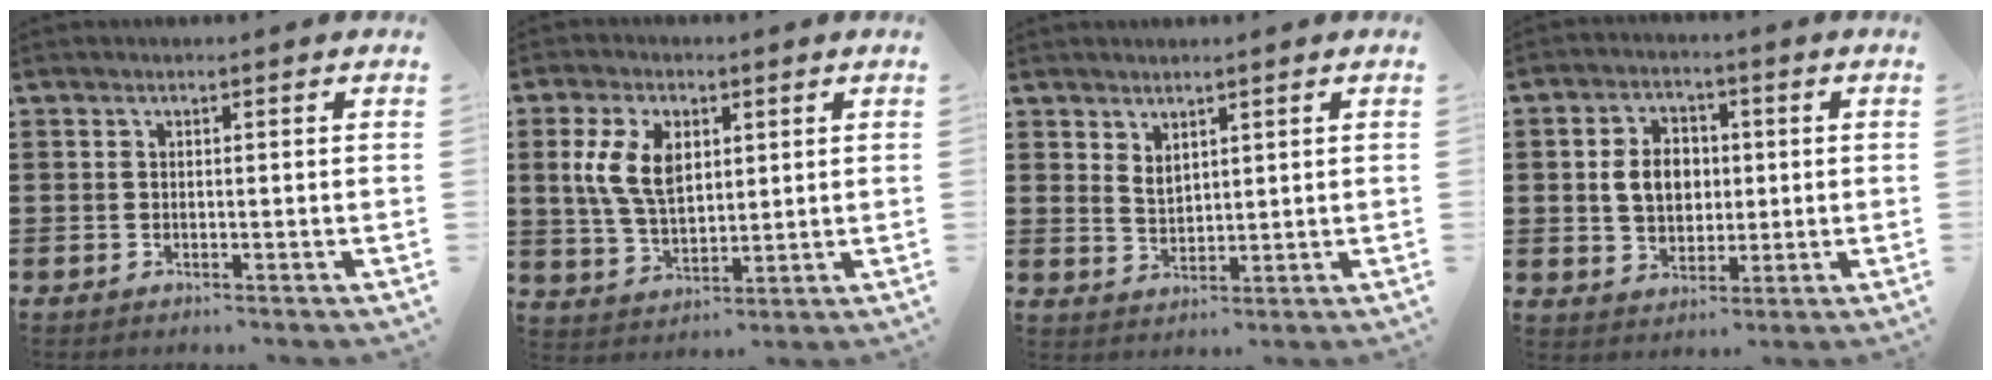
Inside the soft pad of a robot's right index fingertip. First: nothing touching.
{"total": 8.2, "force": [2.2, 4.9, 6.2], "torque": [-0.146, 0.011, 0.037]}
{"total": 2.6, "force": [2.1, 1.3, 0.8], "torque": [-0.021, 0.004, 0.040]}
{"total": 6.5, "force": [0.4, 5.0, 4.1], "torque": [-0.083, 0.008, -0.002]}